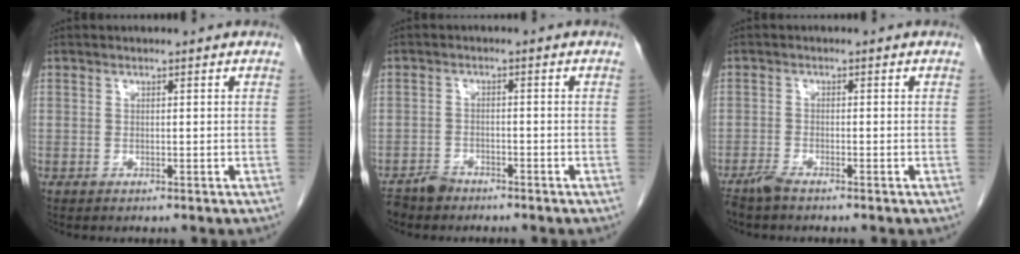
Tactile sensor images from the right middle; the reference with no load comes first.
{"total": 2.8, "force": [-2.5, 1.0, 0.5], "torque": [-0.013, -0.002, -0.043]}
{"total": 2.0, "force": [-1.8, 0.1, 0.9], "torque": [-0.027, -0.005, -0.037]}